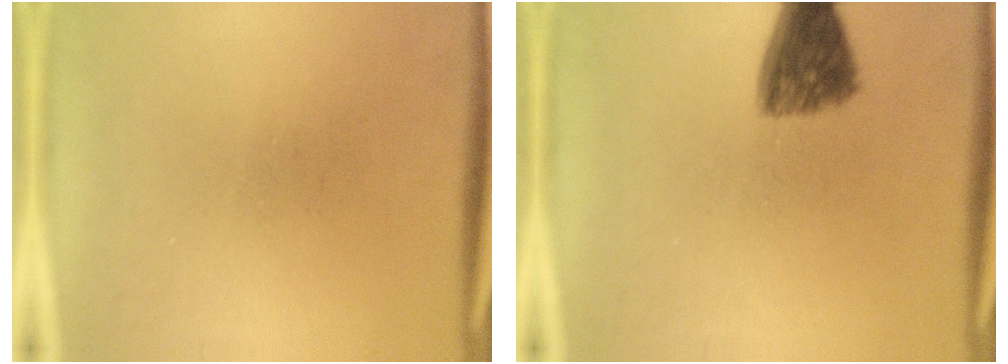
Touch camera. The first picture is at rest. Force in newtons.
{"total": 7.8}